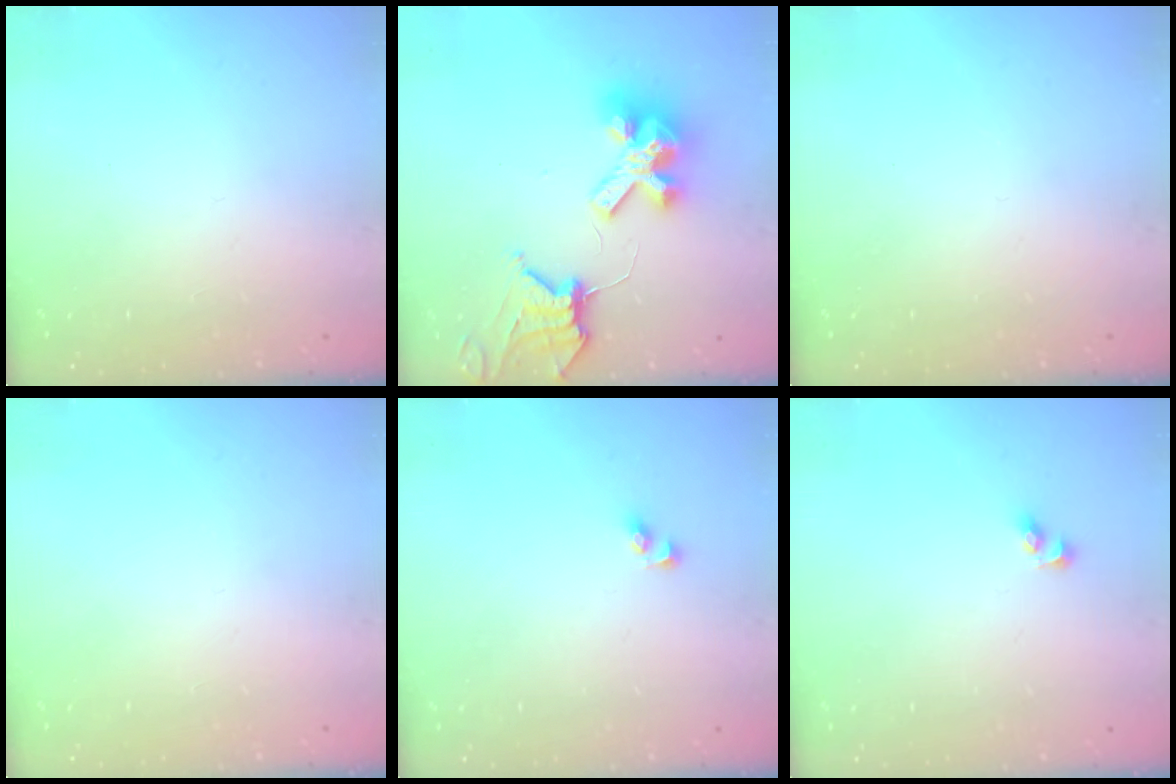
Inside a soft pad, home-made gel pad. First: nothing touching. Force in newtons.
{"total": 12.2, "press": 12.1, "slide": 1.2}
{"total": 0.0}
{"total": 0.0}
{"total": 2.5, "press": 2.5, "slide": 0.3}
{"total": 2.7, "press": 2.5, "slide": 1.2}